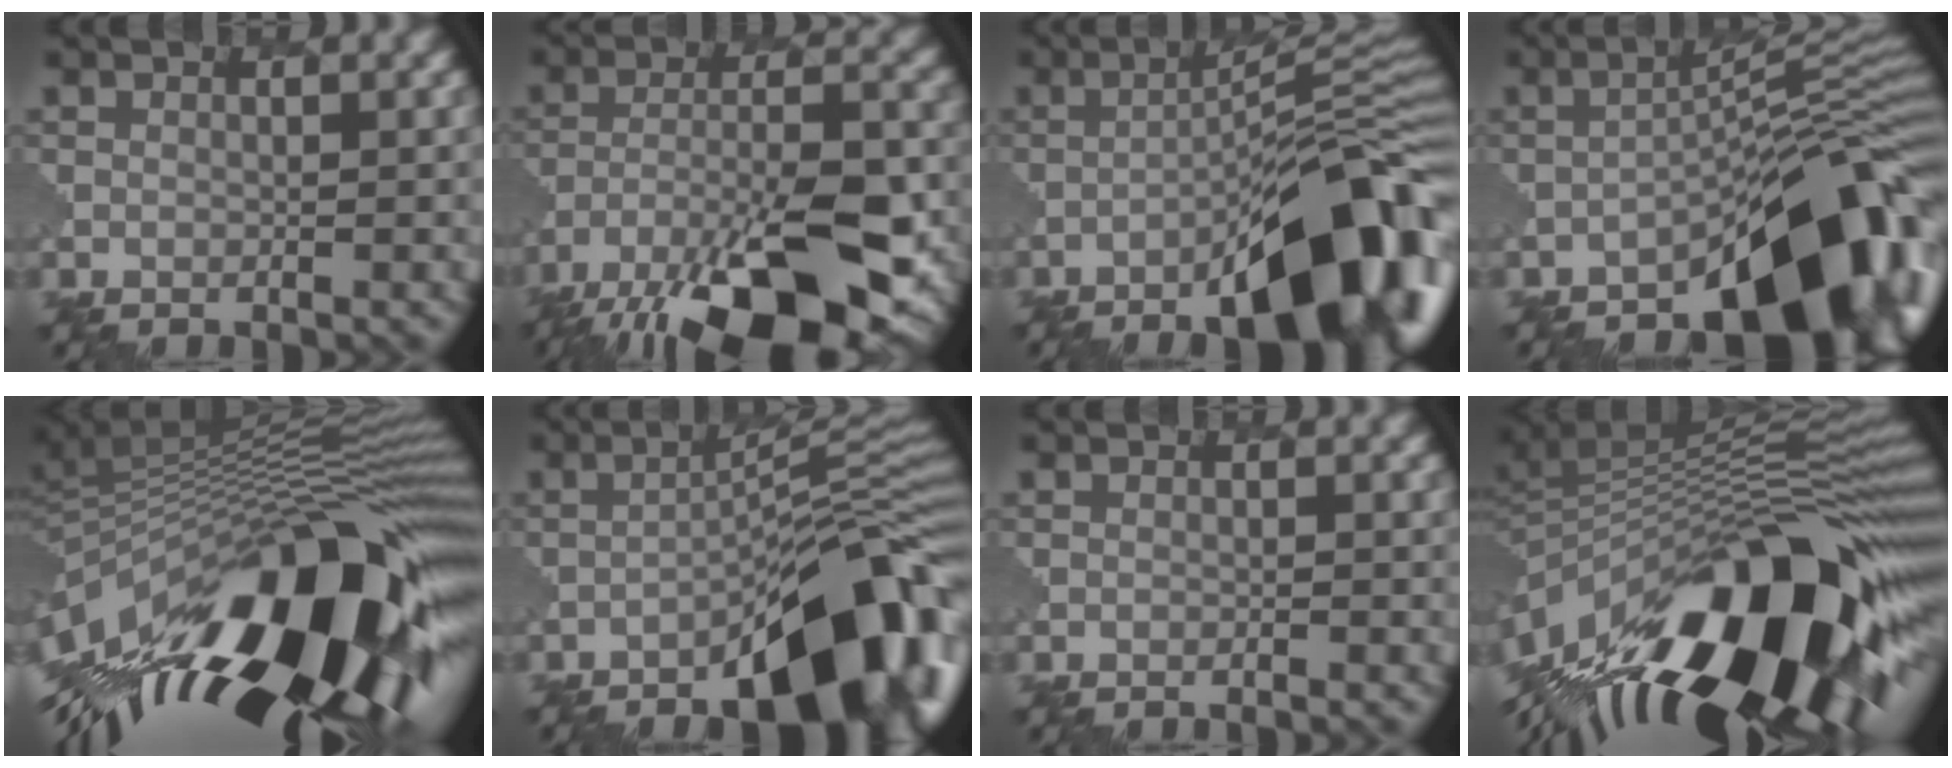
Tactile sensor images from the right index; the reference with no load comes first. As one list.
[{"total": 14.7, "force": [-8.7, 5.9, 10.3], "torque": [-0.202, -0.020, -0.138]}, {"total": 13.4, "force": [-7.1, 3.6, 10.8], "torque": [-0.145, 0.019, -0.110]}, {"total": 13.0, "force": [-7.4, 4.7, 9.6], "torque": [-0.116, 0.009, -0.125]}, {"total": 17.8, "force": [-5.6, 7.1, 15.3], "torque": [-0.247, 0.004, -0.115]}, {"total": 12.1, "force": [-6.8, 3.6, 9.3], "torque": [-0.124, 0.015, -0.113]}, {"total": 1.2, "force": [-1.2, 0.1, 0.4], "torque": [0.002, 0.011, -0.021]}, {"total": 16.2, "force": [-6.1, 6.7, 13.5], "torque": [-0.209, 0.021, -0.121]}]